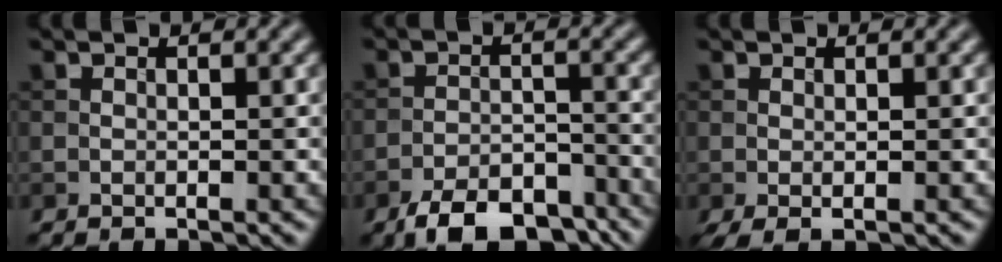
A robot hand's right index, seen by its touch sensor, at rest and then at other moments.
{"total": 7.4, "force": [-5.7, 2.9, 3.7], "torque": [-0.056, -0.009, -0.098]}
{"total": 1.3, "force": [-0.3, 0.3, 1.2], "torque": [-0.030, -0.004, -0.007]}